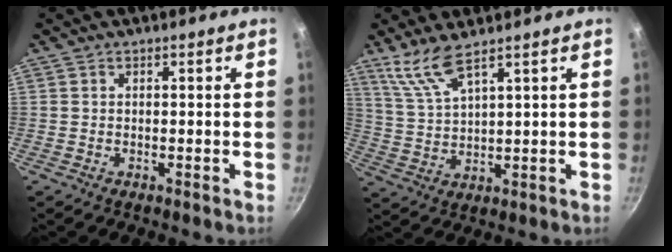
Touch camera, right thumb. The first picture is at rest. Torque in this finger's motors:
{"motor_torque": [0.45, 4.56, 0.80, 0.56, 0.29]}